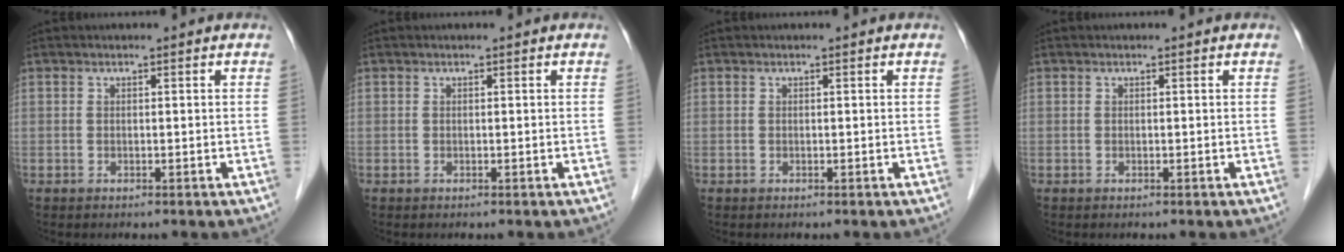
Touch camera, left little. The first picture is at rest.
{"total": 0.0}
{"total": 0.0}
{"total": 0.0}